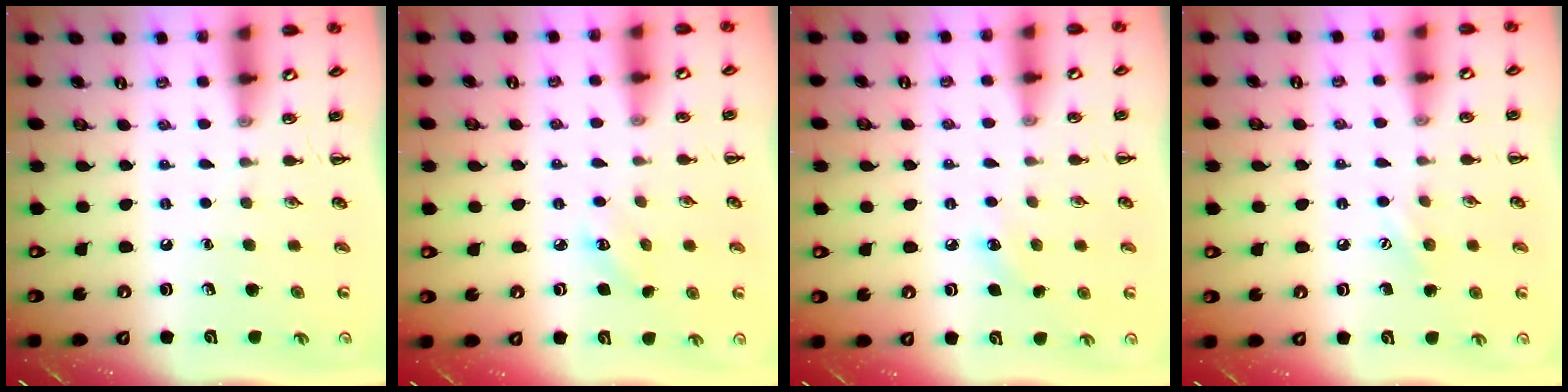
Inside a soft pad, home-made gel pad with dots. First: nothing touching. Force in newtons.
{"total": 2.6, "press": 2.5, "slide": 0.7}
{"total": 6.0, "press": 5.8, "slide": 1.8}
{"total": 6.1, "press": 6.0, "slide": 1.3}